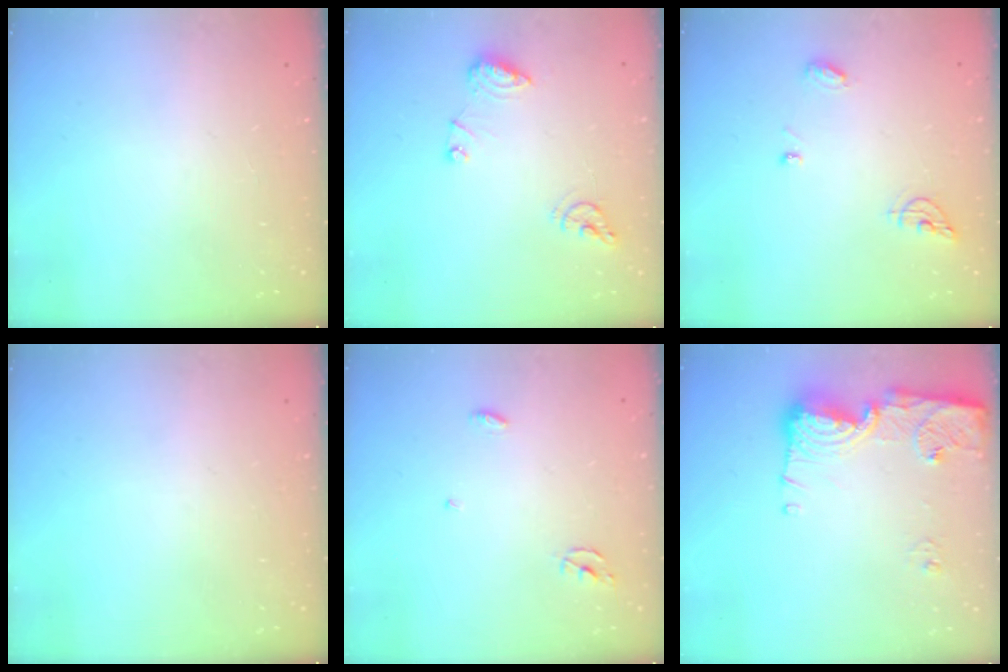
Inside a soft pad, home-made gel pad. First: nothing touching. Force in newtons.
{"total": 8.9, "press": 8.9, "slide": 1.0}
{"total": 6.7, "press": 6.7, "slide": 0.3}
{"total": 0.0}
{"total": 3.1, "press": 3.1, "slide": 0.2}
{"total": 14.7, "press": 14.6, "slide": 1.6}